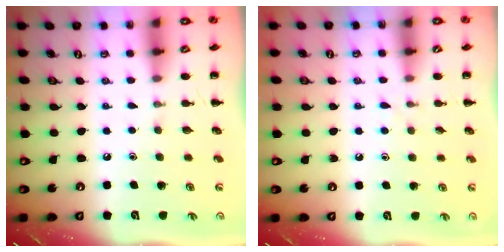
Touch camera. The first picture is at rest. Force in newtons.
{"total": 4.3, "press": 4.1, "slide": 1.6}